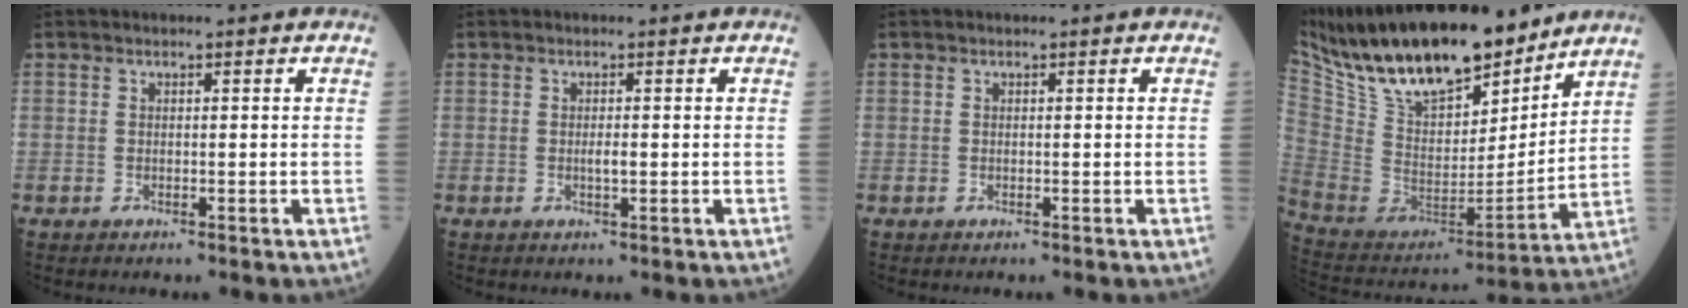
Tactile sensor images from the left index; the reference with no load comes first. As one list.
[{"total": 1.0, "force": [0.0, 0.2, 1.0], "torque": [-0.019, -0.001, 0.000]}, {"total": 0.0}, {"total": 22.0, "force": [17.7, 6.7, 11.2], "torque": [-0.208, 0.004, 0.319]}]